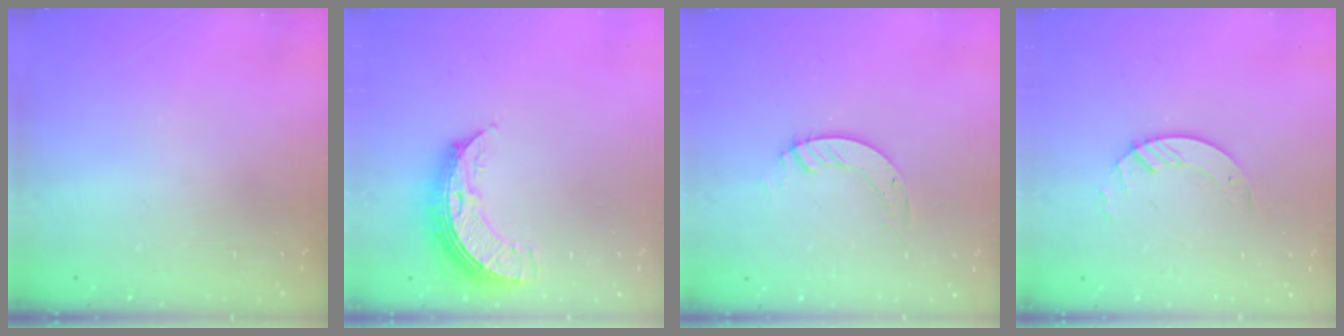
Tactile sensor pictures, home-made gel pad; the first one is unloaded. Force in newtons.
{"total": 8.7, "press": 8.6, "slide": 0.9}
{"total": 3.7, "press": 3.7, "slide": 0.2}
{"total": 3.9, "press": 3.9, "slide": 0.4}